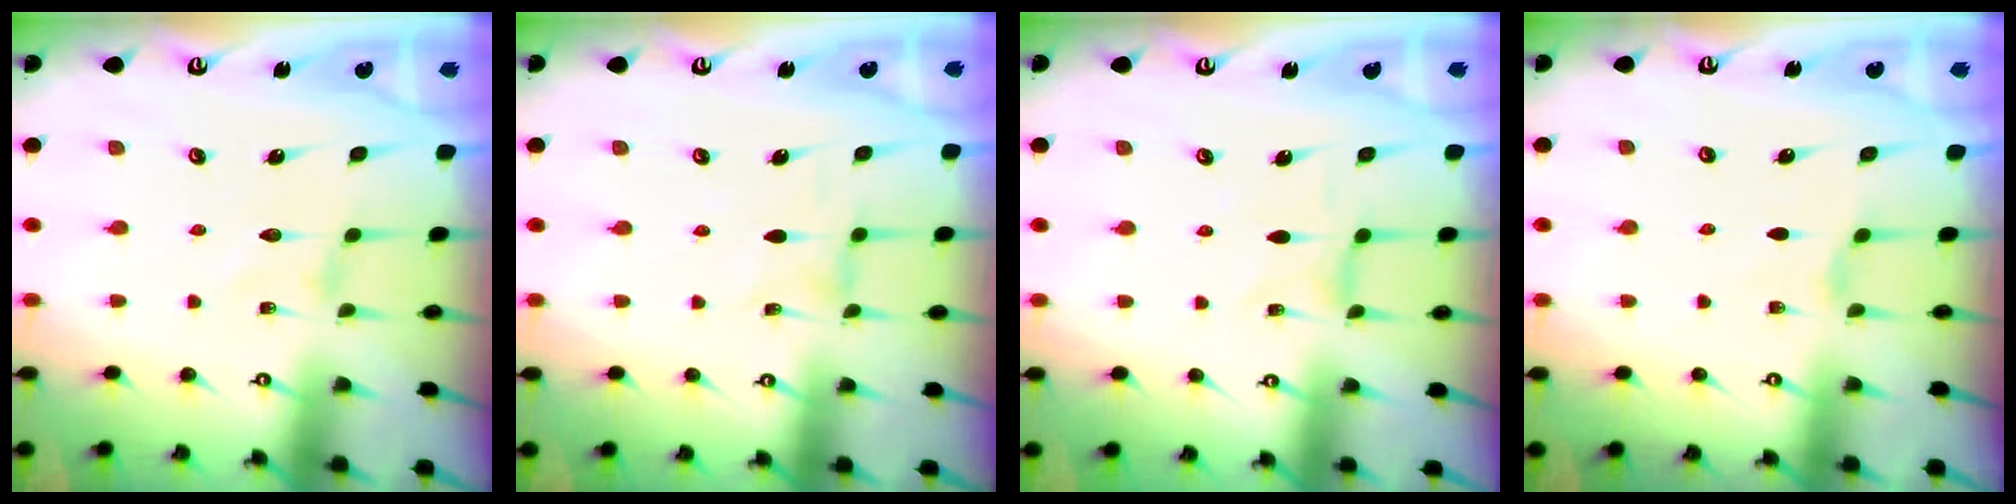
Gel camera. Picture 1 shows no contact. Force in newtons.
{"total": 0.9, "press": 0.9, "slide": 0.3}
{"total": 1.3, "press": 1.3, "slide": 0.3}
{"total": 0.7, "press": 0.6, "slide": 0.3}